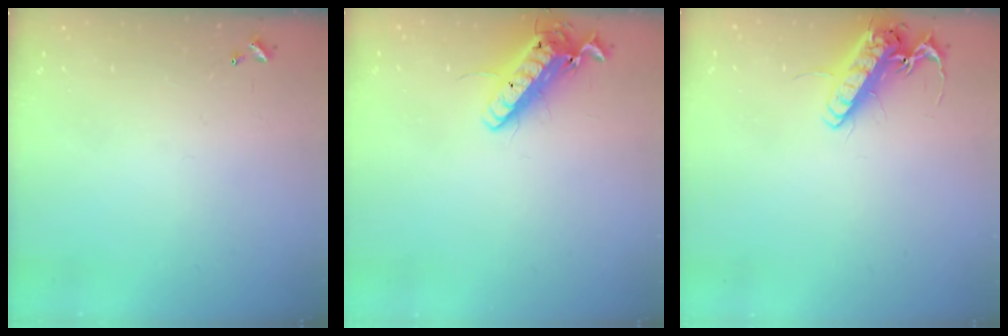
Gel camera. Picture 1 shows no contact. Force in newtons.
{"total": 15.6, "press": 15.4, "slide": 2.8}
{"total": 13.8, "press": 13.6, "slide": 2.4}